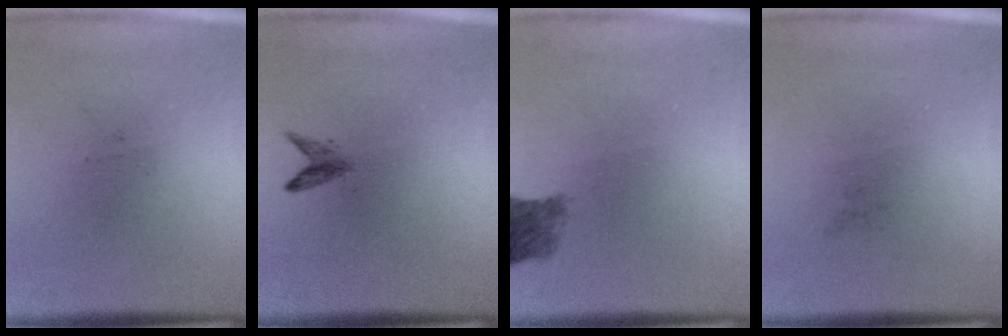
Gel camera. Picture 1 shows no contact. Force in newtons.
{"total": 1.3}
{"total": 2.7}
{"total": 0.0}